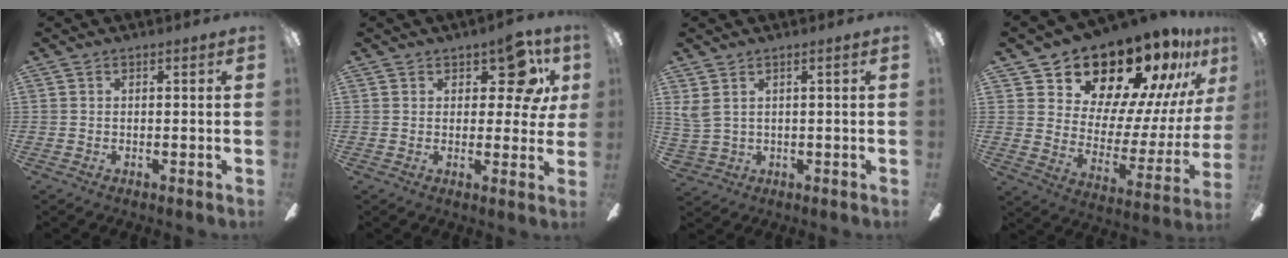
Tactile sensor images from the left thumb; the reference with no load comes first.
{"total": 10.0, "force": [4.8, 5.3, 7.0], "torque": [-0.077, -0.016, 0.082]}
{"total": 3.9, "force": [1.8, 2.7, 2.2], "torque": [-0.053, -0.003, 0.036]}
{"total": 20.9, "force": [17.6, 8.9, 7.0], "torque": [-0.103, -0.138, 0.314]}